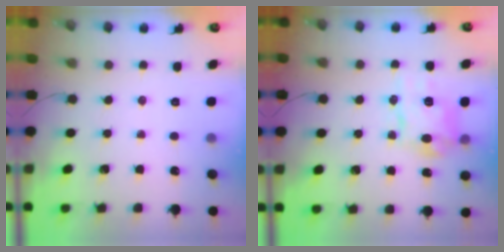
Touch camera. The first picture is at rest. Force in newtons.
{"total": 10.9, "press": 10.8, "slide": 1.3}